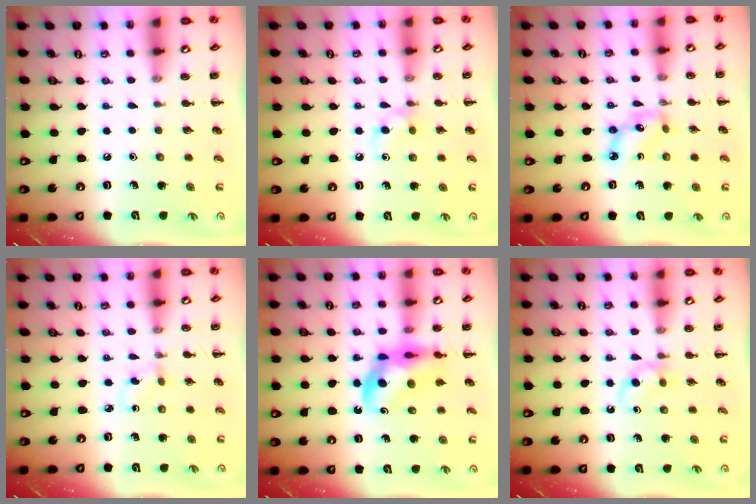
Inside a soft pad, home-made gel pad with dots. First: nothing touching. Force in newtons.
{"total": 5.5, "press": 5.4, "slide": 1.0}
{"total": 6.2, "press": 6.0, "slide": 1.6}
{"total": 1.5, "press": 1.3, "slide": 0.8}
{"total": 12.1, "press": 11.6, "slide": 3.4}
{"total": 2.7, "press": 2.4, "slide": 1.2}